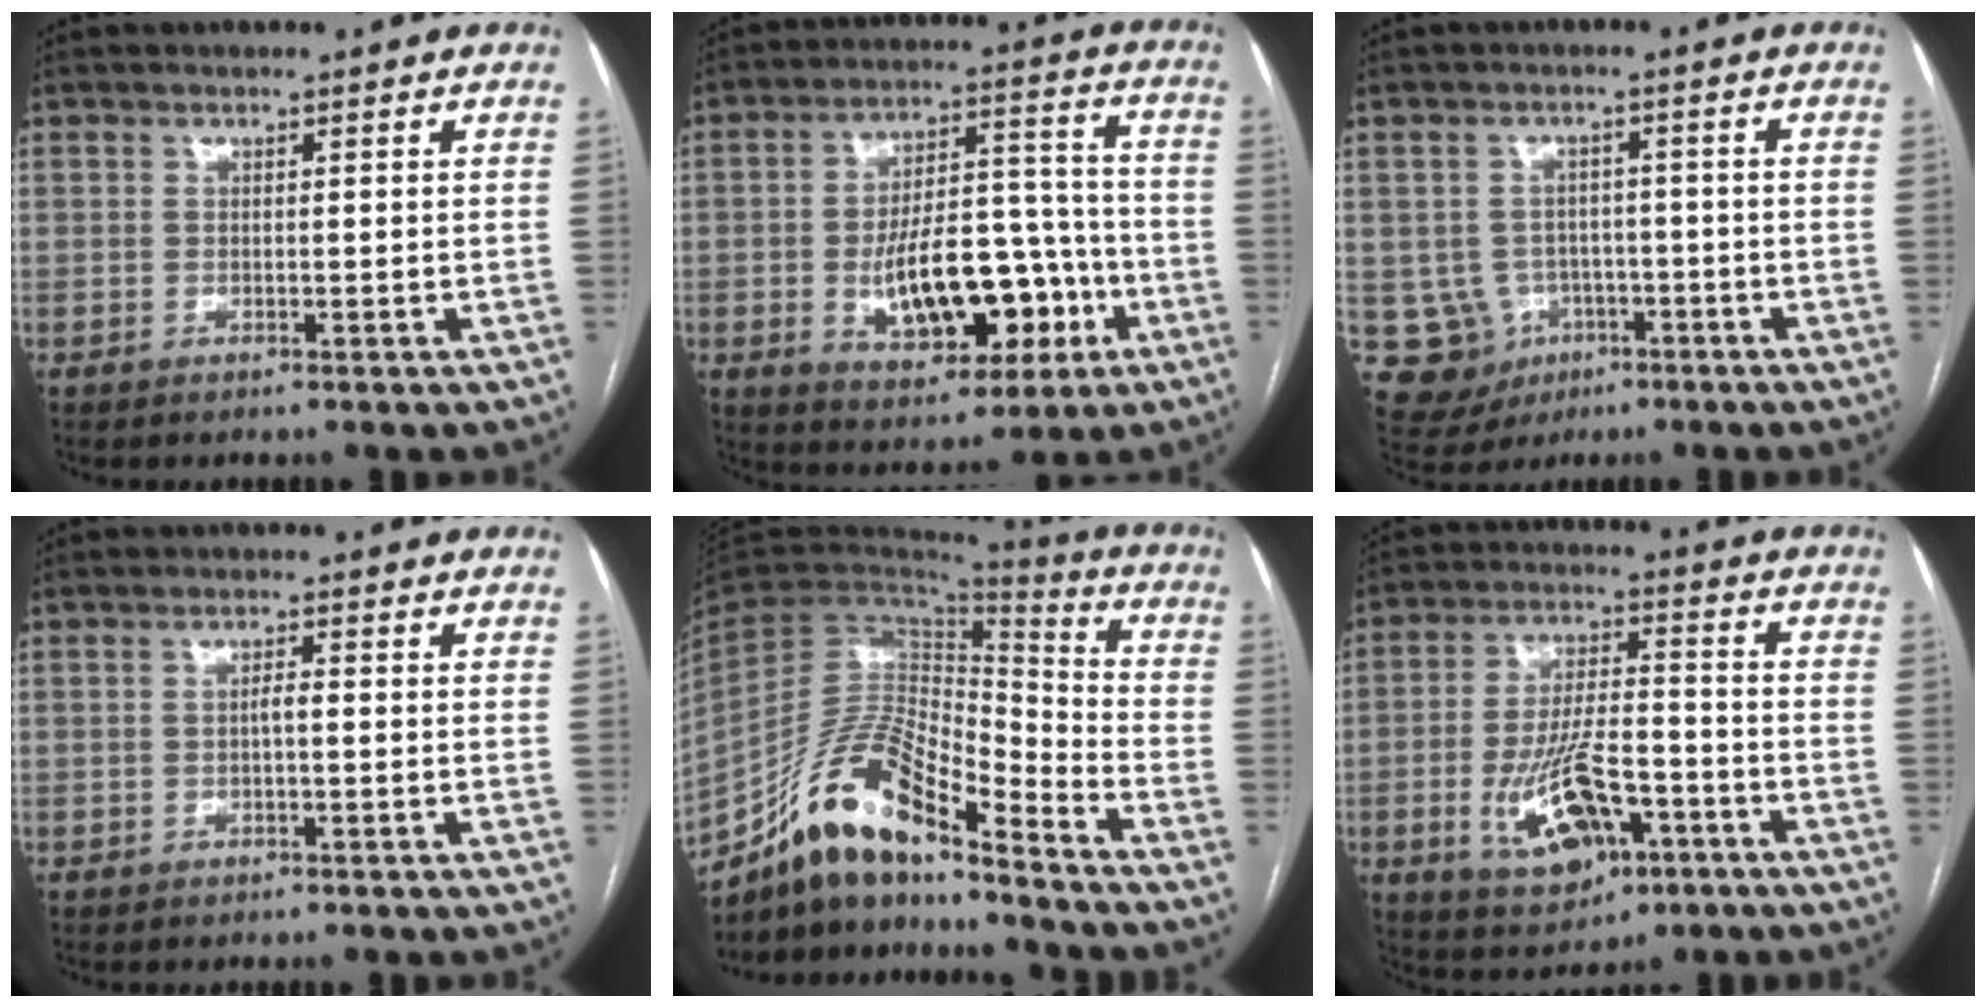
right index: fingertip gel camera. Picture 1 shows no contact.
{"total": 15.8, "force": [-4.4, 7.2, 13.4], "torque": [-0.210, 0.023, -0.057]}
{"total": 8.1, "force": [-2.0, 7.7, 1.5], "torque": [-0.037, 0.014, -0.014]}
{"total": 1.4, "force": [-0.3, 0.3, 1.3], "torque": [-0.023, 0.003, -0.006]}
{"total": 15.5, "force": [-12.0, 3.5, 9.1], "torque": [-0.170, 0.027, -0.218]}
{"total": 13.2, "force": [-5.2, 5.6, 10.8], "torque": [-0.201, 0.003, -0.080]}